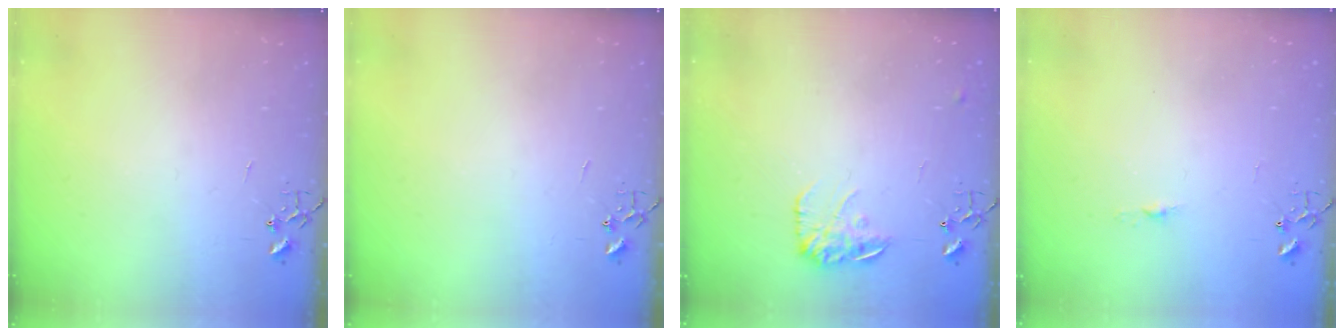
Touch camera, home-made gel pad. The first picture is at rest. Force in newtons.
{"total": 0.0}
{"total": 11.4, "press": 11.4, "slide": 0.6}
{"total": 3.7, "press": 3.6, "slide": 0.5}